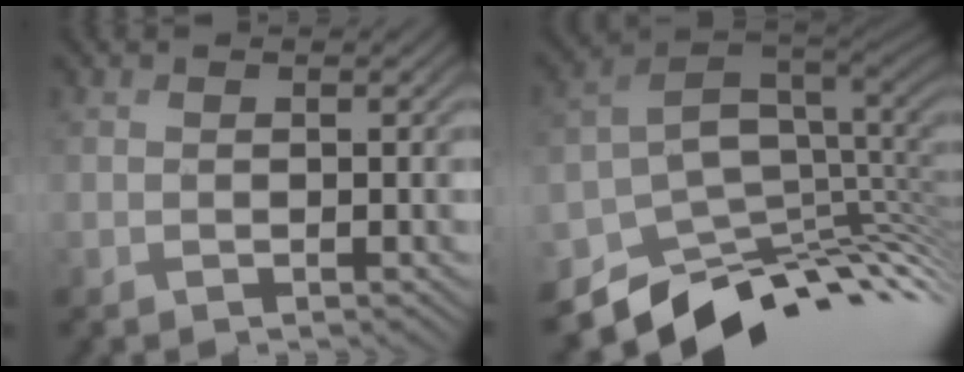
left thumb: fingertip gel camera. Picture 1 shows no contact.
{"total": 12.0, "force": [-3.1, 8.0, 8.4], "torque": [-0.189, -0.031, -0.038]}